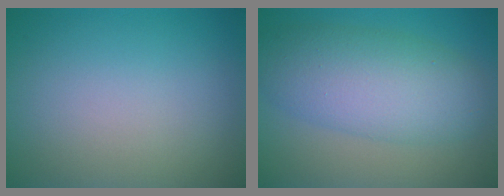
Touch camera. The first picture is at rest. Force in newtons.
{"total": 7.1, "press": 7.1, "slide": 0.0}